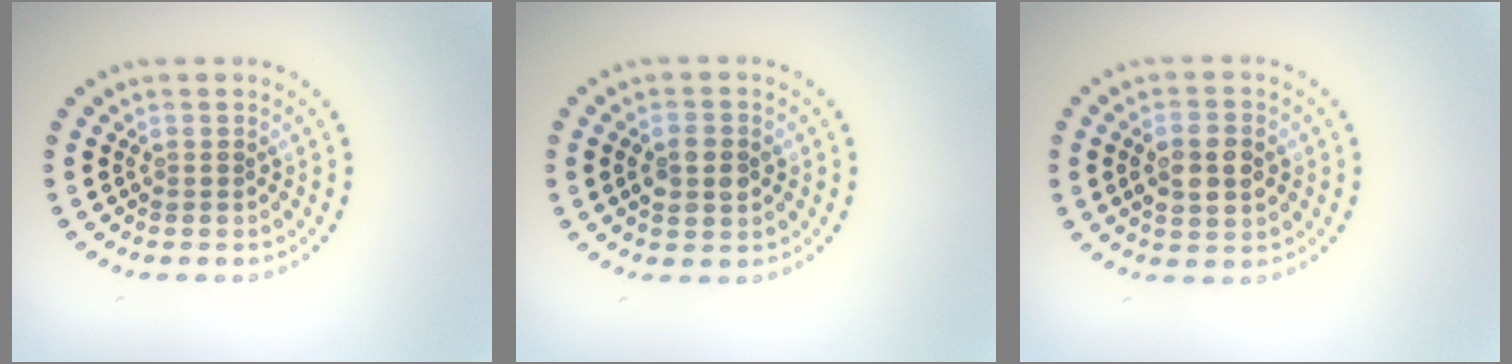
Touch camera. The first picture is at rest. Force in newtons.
{"total": 2.9, "press": 2.9, "slide": 0.1}
{"total": 3.8, "press": 3.8, "slide": 0.2}